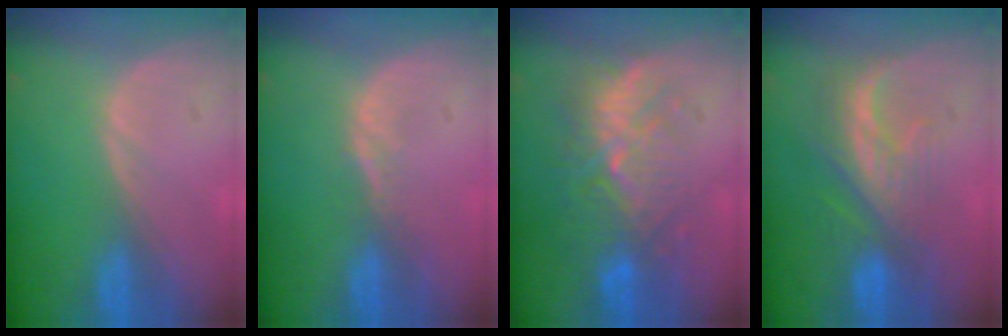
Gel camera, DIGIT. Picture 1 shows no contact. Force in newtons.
{"total": 1.5, "press": 1.2, "slide": 0.9}
{"total": 10.0, "press": 9.3, "slide": 3.6}
{"total": 8.0, "press": 7.4, "slide": 3.1}